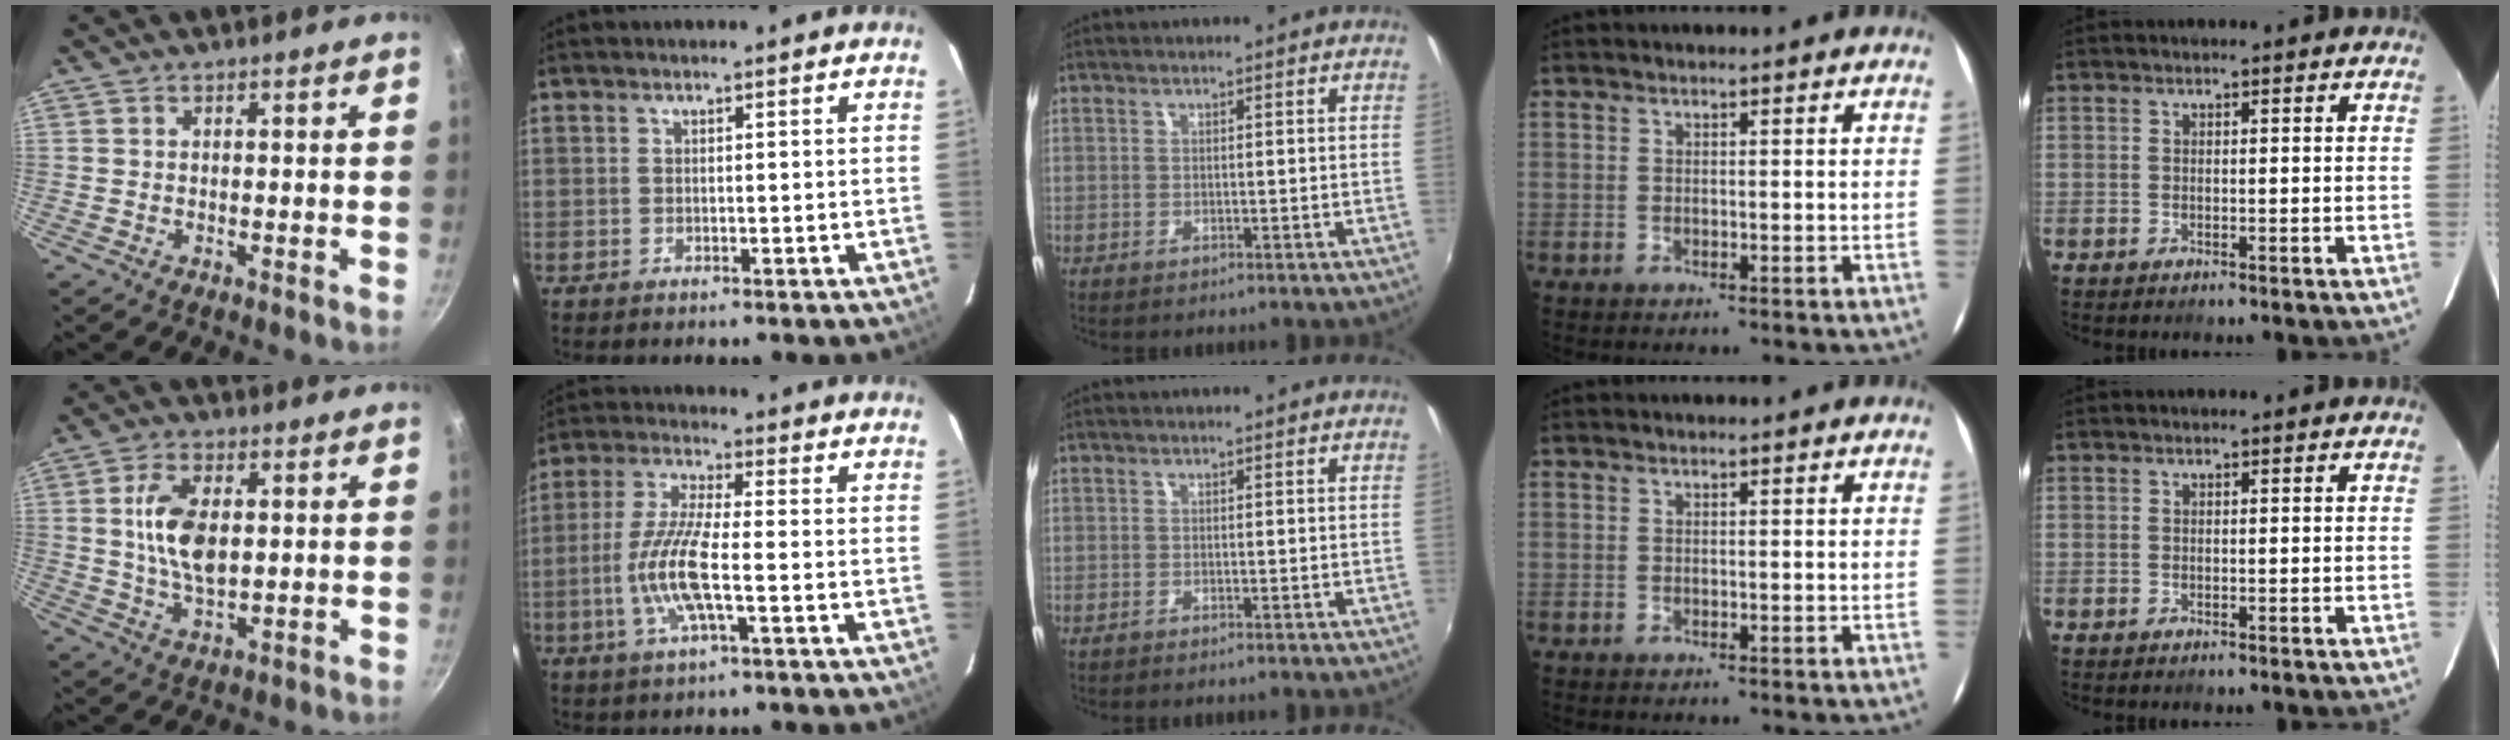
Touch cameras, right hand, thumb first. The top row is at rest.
{"thumb": {"total": 10.2, "force": [1.5, 5.4, 8.5], "torque": [-0.150, -0.005, 0.029]}, "index": {"total": 10.5, "force": [-2.8, 1.6, 9.9], "torque": [-0.211, -0.002, -0.056]}}